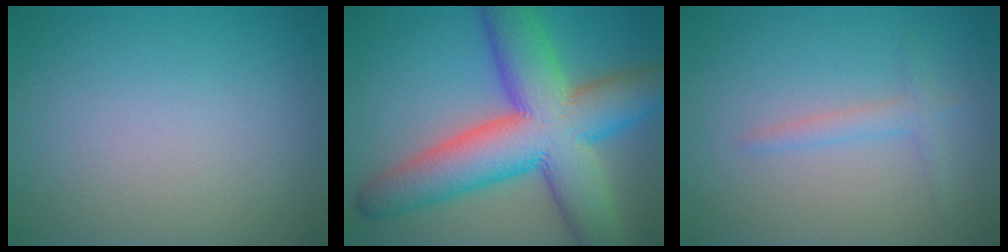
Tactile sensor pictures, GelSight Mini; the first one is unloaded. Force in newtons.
{"total": 13.4, "press": 13.4, "slide": 0.5}
{"total": 1.6, "press": 1.6, "slide": 0.1}